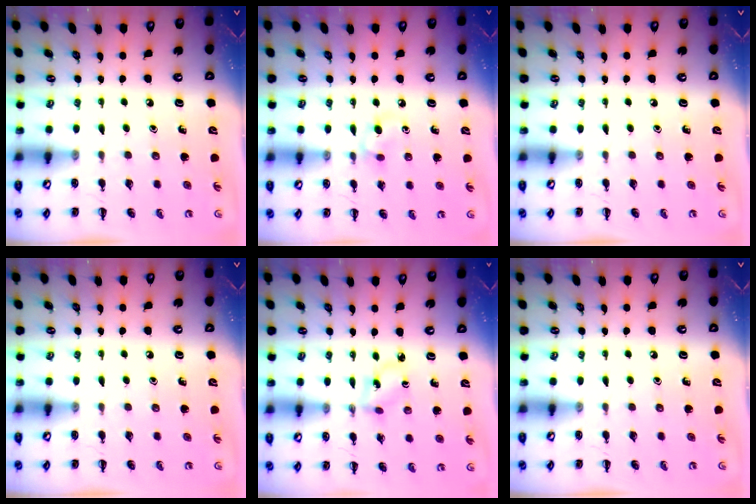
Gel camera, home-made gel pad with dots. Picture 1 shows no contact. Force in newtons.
{"total": 4.5, "press": 4.2, "slide": 1.5}
{"total": 0.0}
{"total": 0.0}
{"total": 1.5, "press": 1.4, "slide": 0.4}
{"total": 0.0}